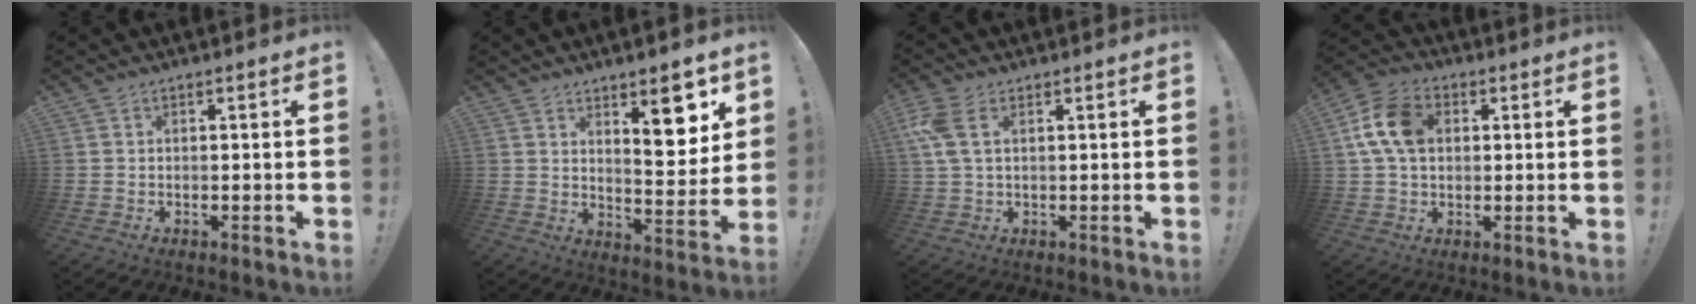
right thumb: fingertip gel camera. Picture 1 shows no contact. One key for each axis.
{"total": 11.4, "fx": 6.5, "fy": 3.6, "fz": 8.7, "tx": -0.106, "ty": -0.038, "tz": 0.103}
{"total": 6.3, "fx": 2.0, "fy": 2.9, "fz": 5.2, "tx": -0.122, "ty": -0.001, "tz": 0.037}
{"total": 12.2, "fx": 2.4, "fy": 8.5, "fz": 8.3, "tx": -0.147, "ty": 0.013, "tz": 0.050}